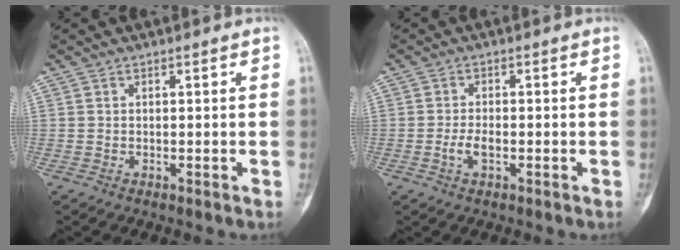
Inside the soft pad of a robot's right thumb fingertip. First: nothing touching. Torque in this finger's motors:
{"motor_torque": [0.36, 0.13, 0.61, -0.28, 0.10]}